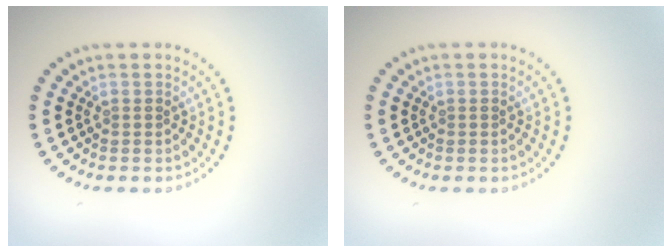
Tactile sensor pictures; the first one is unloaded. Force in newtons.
{"total": 0.0}